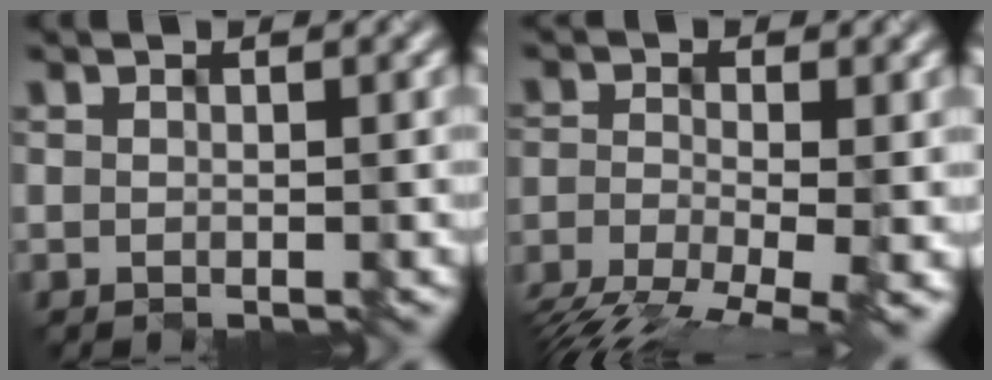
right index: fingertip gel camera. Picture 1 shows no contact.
{"total": 8.4, "force": [-5.8, 2.6, 5.5], "torque": [-0.109, -0.027, -0.103]}